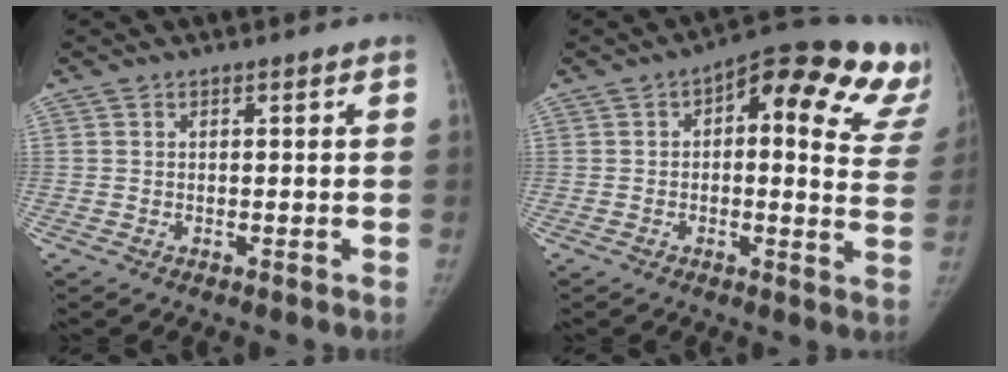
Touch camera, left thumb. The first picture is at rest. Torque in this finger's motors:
{"motor_torque": [-0.12, 0.57, 0.76, 0.08, 0.03]}